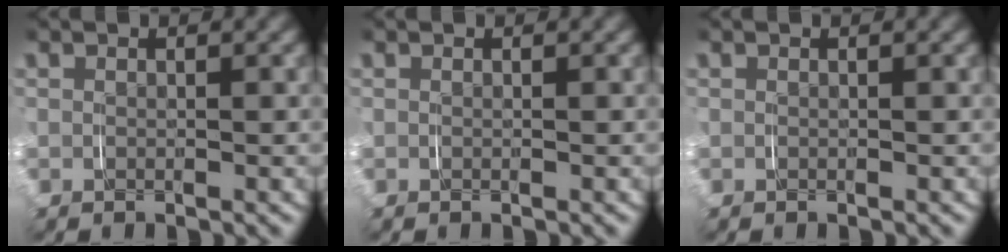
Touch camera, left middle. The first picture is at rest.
{"total": 0.0}
{"total": 0.0}